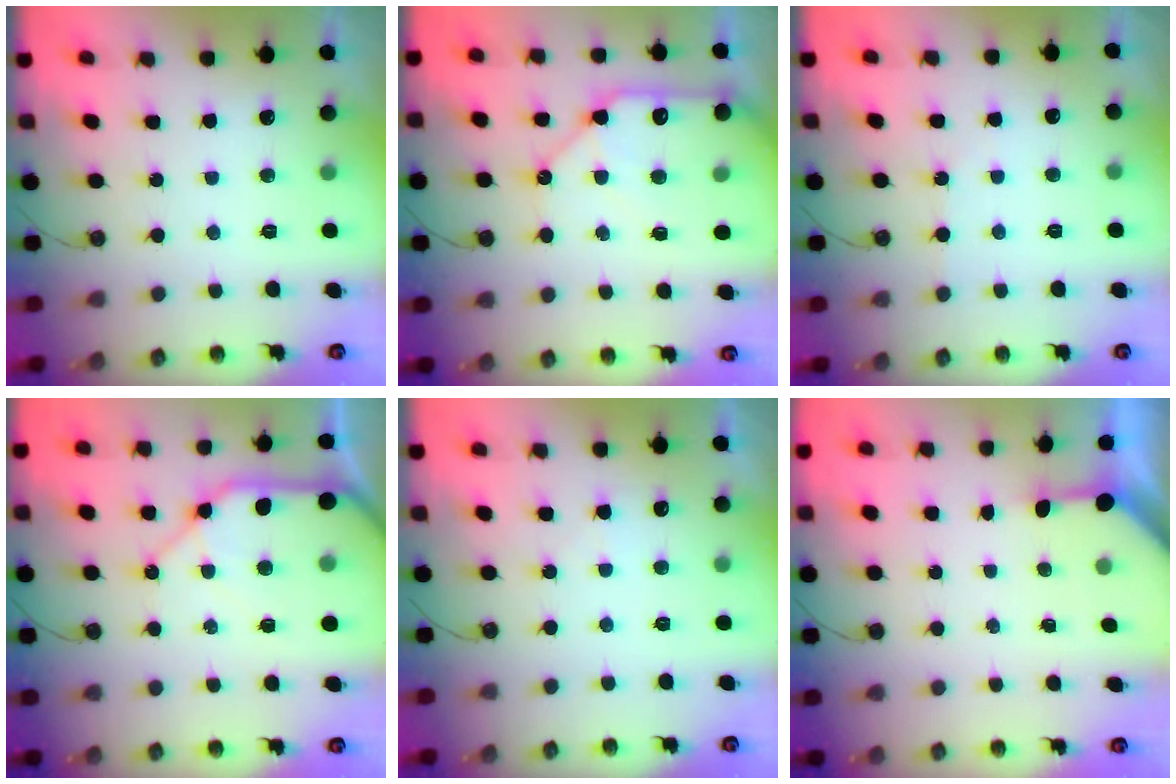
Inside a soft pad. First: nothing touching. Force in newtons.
{"total": 12.7, "press": 12.6, "slide": 1.8}
{"total": 1.0, "press": 1.0, "slide": 0.2}
{"total": 16.8, "press": 16.7, "slide": 2.3}
{"total": 3.8, "press": 3.8, "slide": 0.6}
{"total": 2.8, "press": 2.8, "slide": 0.3}